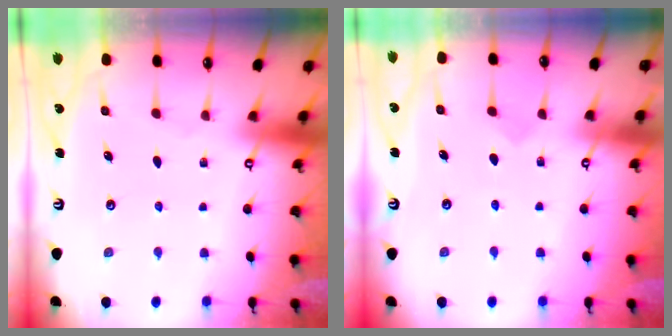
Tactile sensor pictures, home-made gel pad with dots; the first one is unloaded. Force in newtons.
{"total": 3.8, "press": 3.8, "slide": 0.3}